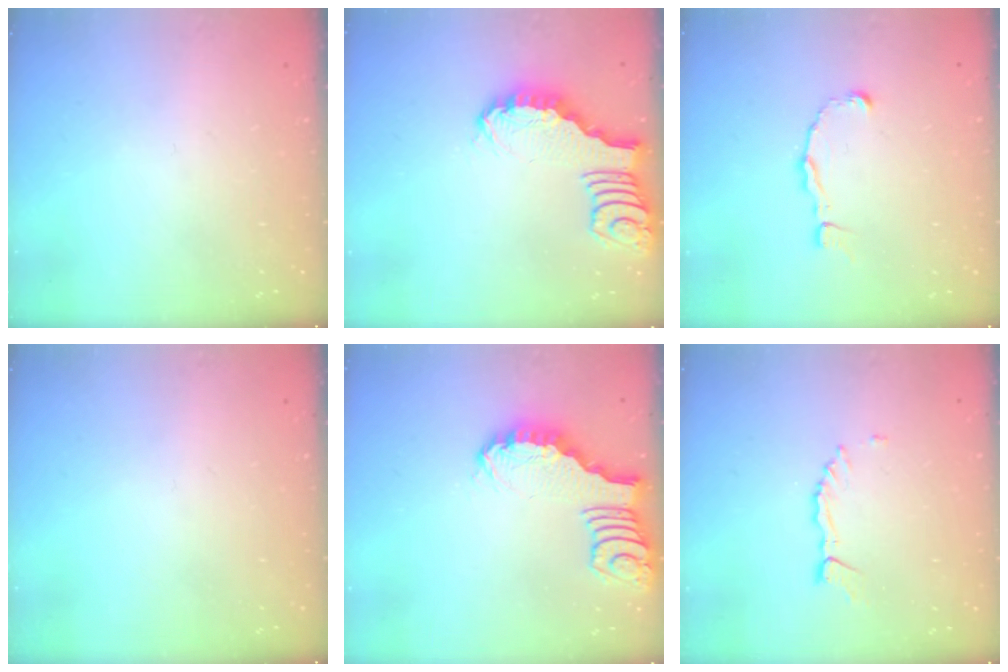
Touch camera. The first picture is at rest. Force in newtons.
{"total": 2.4, "press": 2.4, "slide": 0.2}
{"total": 2.5, "press": 2.5, "slide": 0.2}
{"total": 0.0}
{"total": 2.4, "press": 2.4, "slide": 0.2}
{"total": 2.8, "press": 2.7, "slide": 0.3}